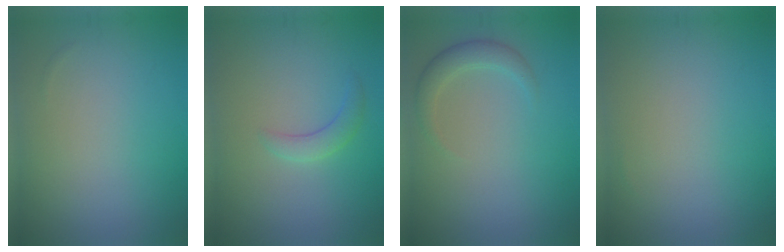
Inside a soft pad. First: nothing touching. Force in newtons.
{"total": 1.8, "press": 1.8, "slide": 0.1}
{"total": 2.0, "press": 2.0, "slide": 0.2}
{"total": 0.0}